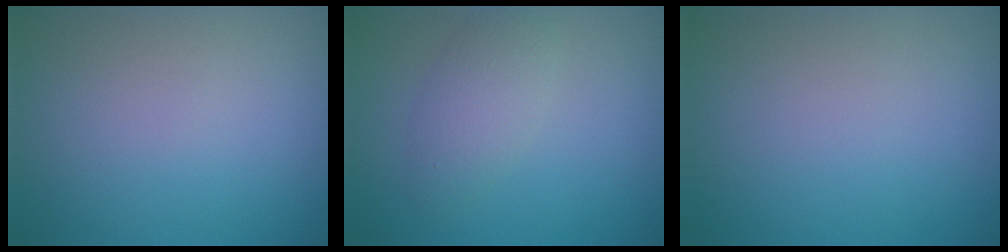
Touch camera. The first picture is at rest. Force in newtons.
{"total": 2.6, "press": 2.6, "slide": 0.1}
{"total": 0.0}